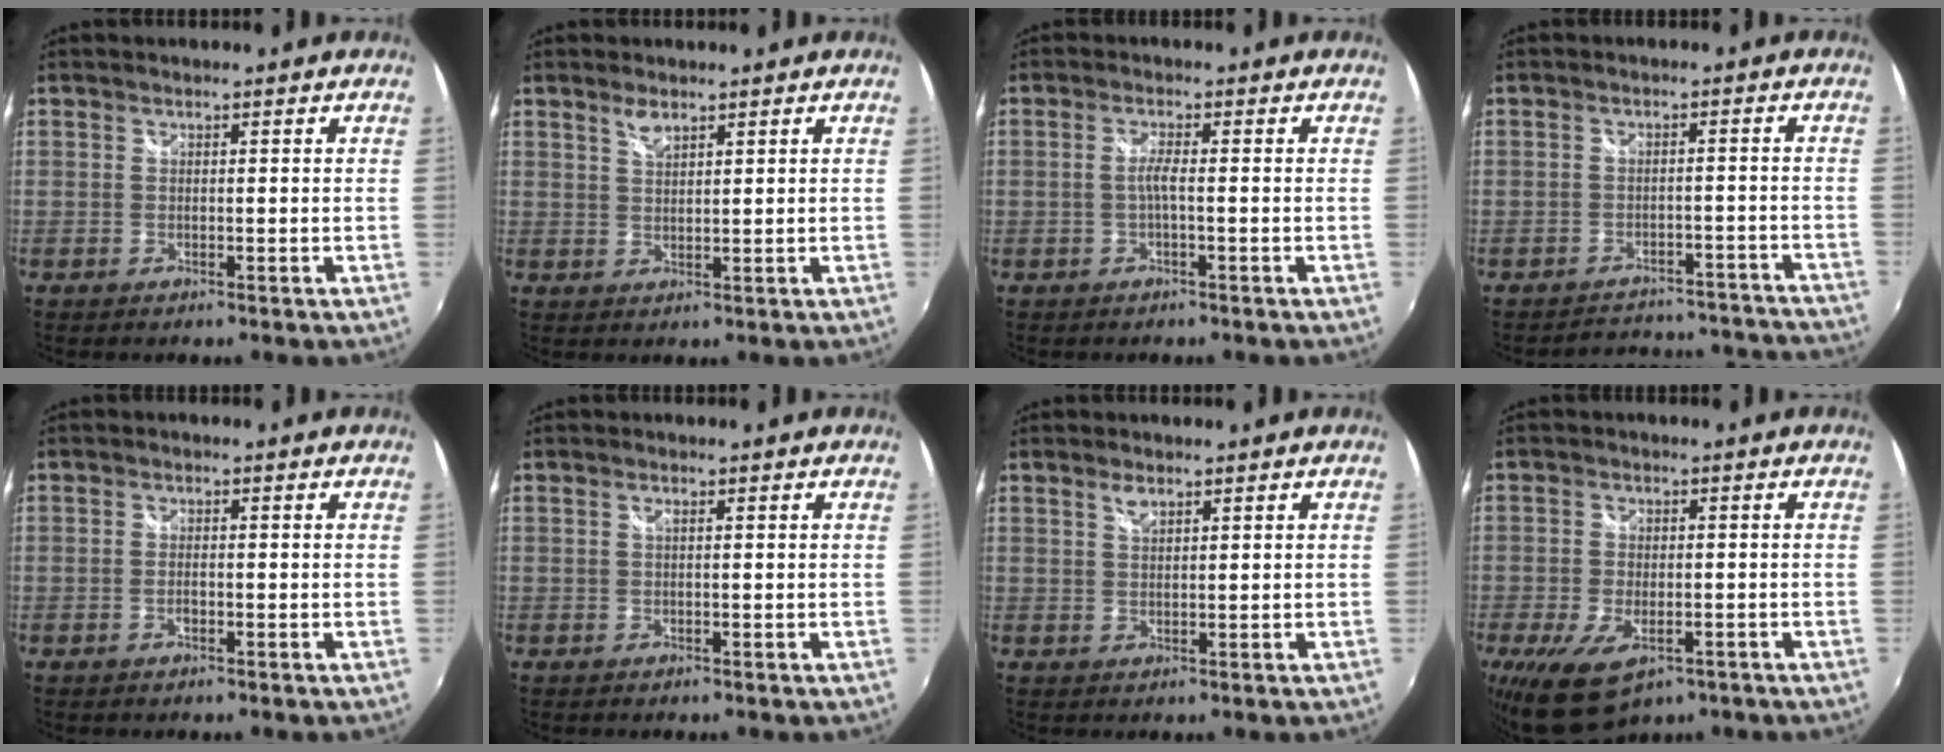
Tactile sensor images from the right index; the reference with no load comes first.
{"total": 2.5, "force": [1.9, 0.8, 1.4], "torque": [-0.024, 0.001, 0.033]}
{"total": 1.9, "force": [-0.6, -0.3, 1.7], "torque": [-0.033, 0.001, -0.014]}
{"total": 15.6, "force": [-14.6, 4.9, 2.7], "torque": [-0.050, 0.043, -0.164]}
{"total": 1.5, "force": [-0.7, 0.6, 1.2], "torque": [-0.025, -0.001, -0.013]}
{"total": 0.6, "force": [0.1, 0.0, 0.5], "torque": [-0.010, 0.002, 0.000]}
{"total": 1.8, "force": [1.3, 0.7, 1.1], "torque": [-0.019, 0.002, 0.023]}
{"total": 9.9, "force": [-5.5, 4.9, 6.6], "torque": [-0.149, -0.034, -0.089]}